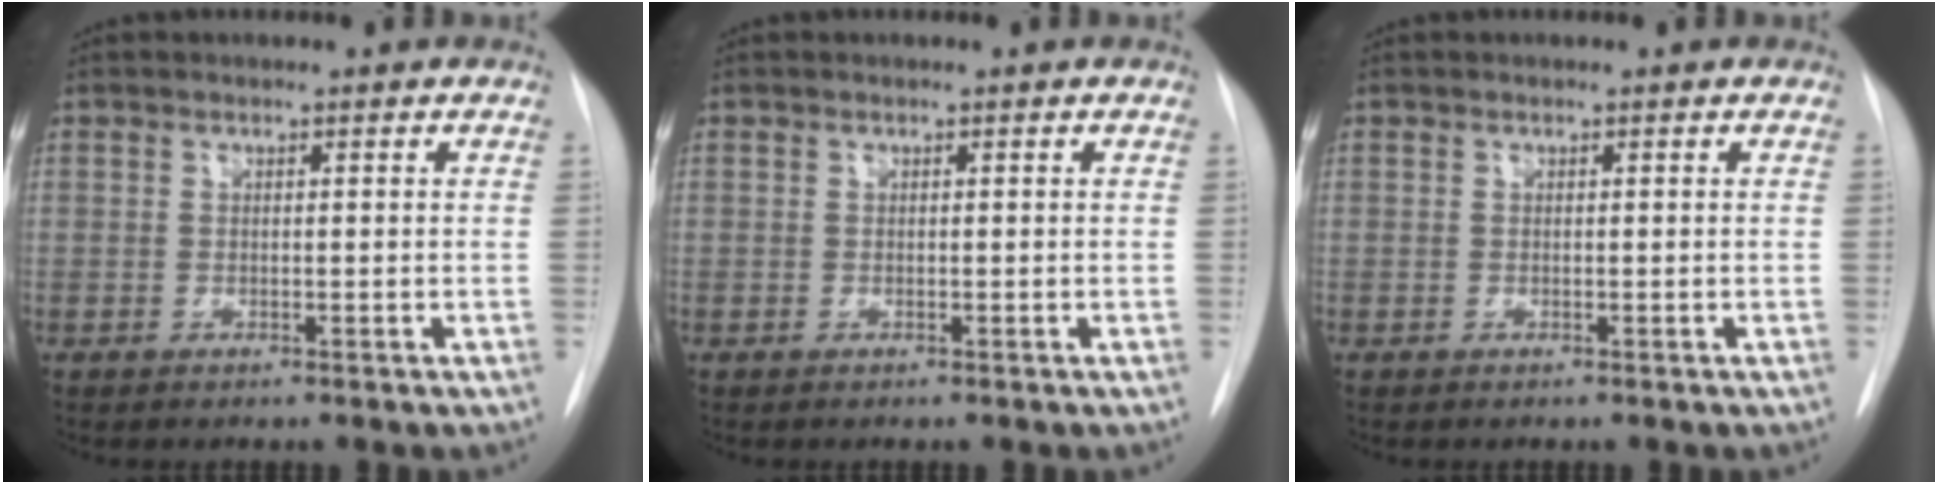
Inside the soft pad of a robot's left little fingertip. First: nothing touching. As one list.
[{"total": 0.0}, {"total": 0.0}]